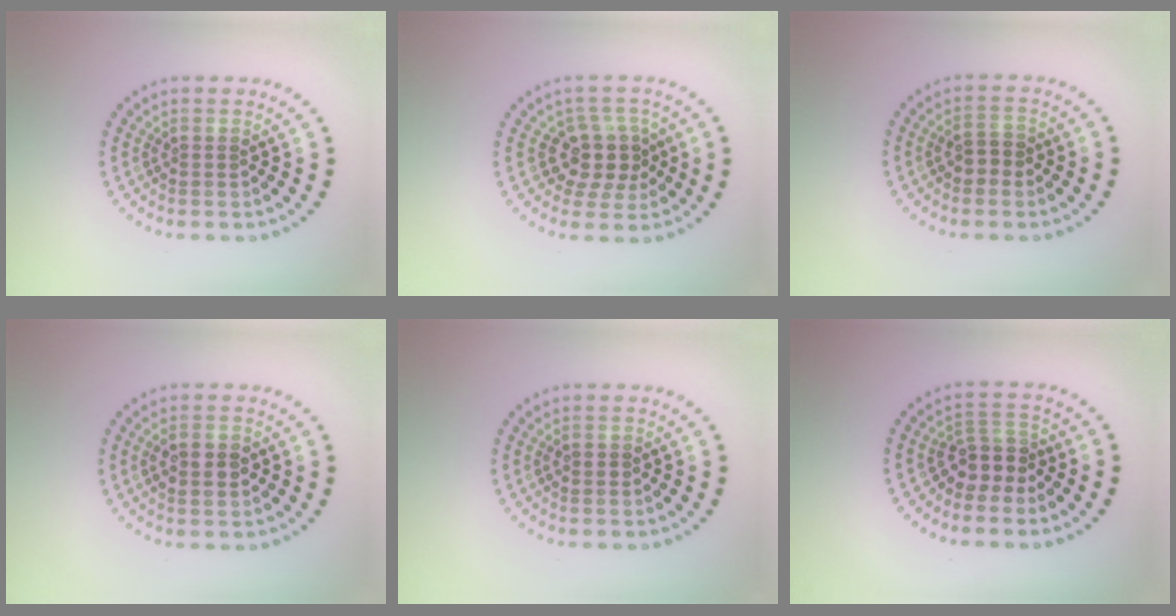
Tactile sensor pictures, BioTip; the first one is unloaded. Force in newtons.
{"total": 3.9, "press": 3.6, "slide": 1.4}
{"total": 2.0, "press": 1.9, "slide": 0.4}
{"total": 2.4, "press": 2.4, "slide": 0.3}
{"total": 1.1, "press": 1.1, "slide": 0.1}
{"total": 2.8, "press": 2.3, "slide": 1.6}